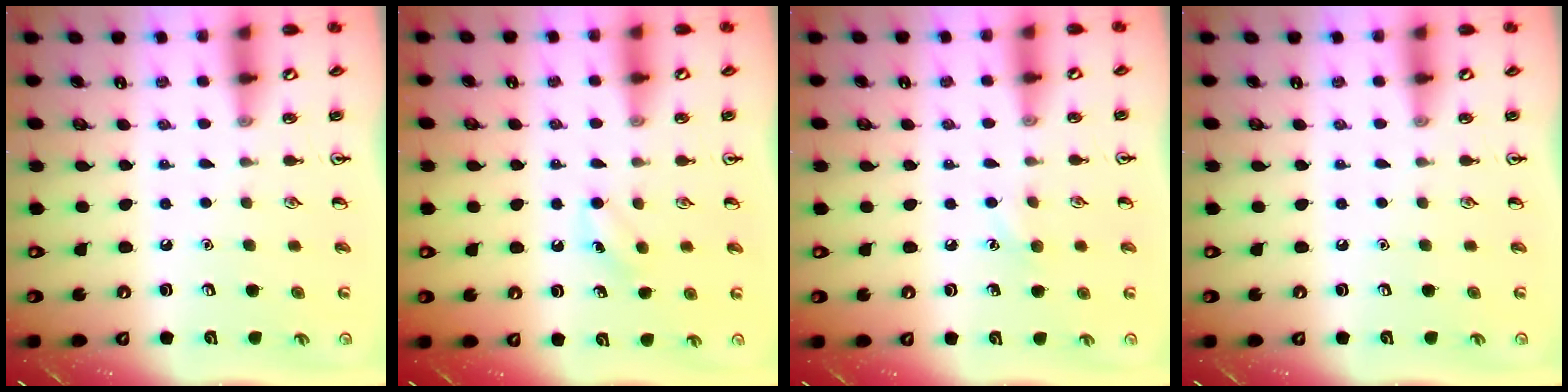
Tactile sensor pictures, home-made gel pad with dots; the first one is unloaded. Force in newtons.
{"total": 3.5, "press": 3.3, "slide": 1.2}
{"total": 5.9, "press": 5.7, "slide": 1.7}
{"total": 0.0}